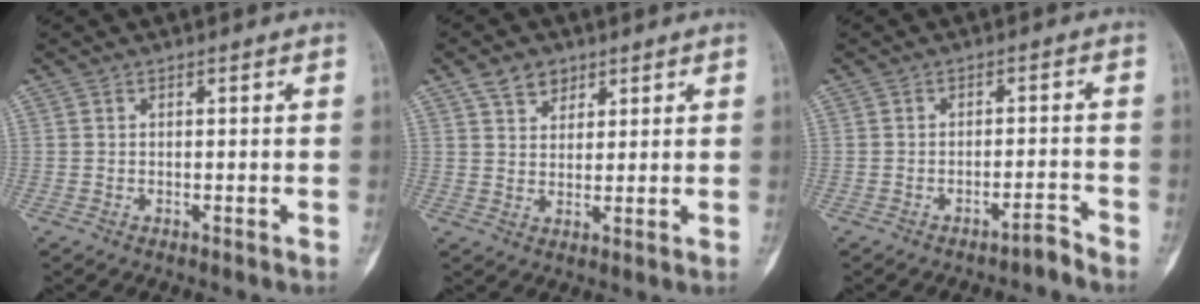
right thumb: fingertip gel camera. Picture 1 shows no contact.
{"total": 5.0, "force": [3.2, 3.3, 2.0], "torque": [-0.014, -0.016, 0.060]}
{"total": 2.1, "force": [-2.0, 0.2, 0.6], "torque": [-0.004, 0.023, -0.028]}